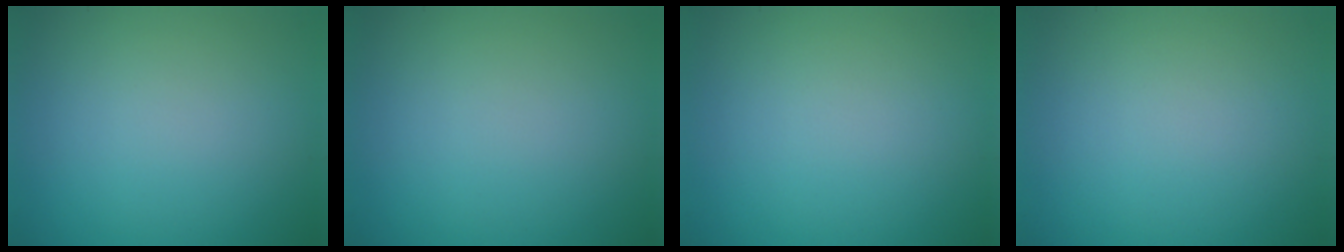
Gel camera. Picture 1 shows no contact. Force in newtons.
{"total": 0.0}
{"total": 0.0}
{"total": 0.0}